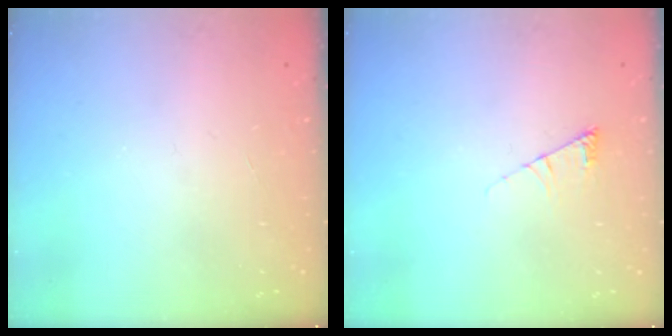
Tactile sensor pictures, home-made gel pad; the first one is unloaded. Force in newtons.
{"total": 5.3, "press": 5.3, "slide": 0.5}